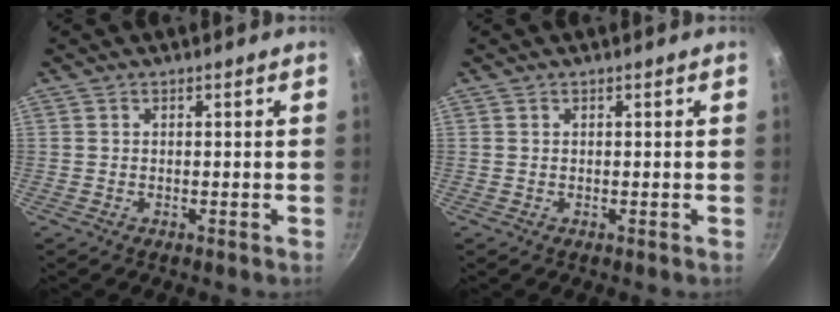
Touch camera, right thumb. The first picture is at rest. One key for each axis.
{"total": 0.0}